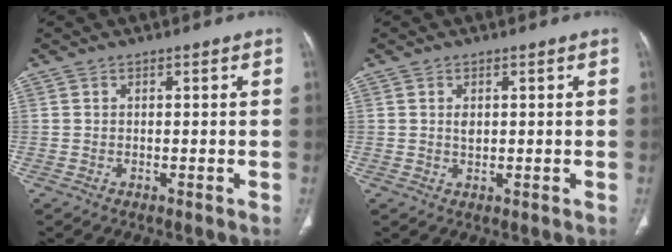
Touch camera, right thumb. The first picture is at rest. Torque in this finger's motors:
{"motor_torque": [0.73, 0.56, -0.23, 0.20, 0.03]}